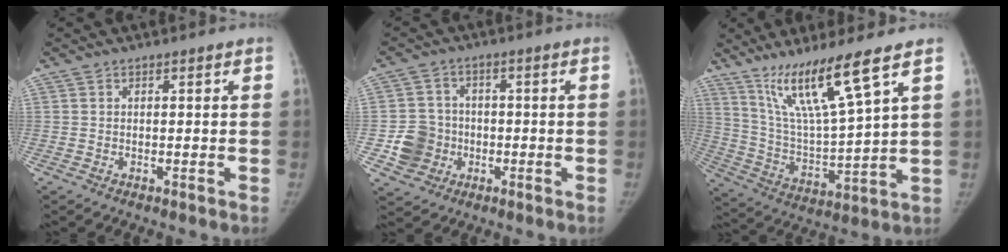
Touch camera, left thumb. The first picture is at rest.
{"total": 7.9, "force": [-1.8, 7.5, 1.7], "torque": [0.001, 0.016, -0.029]}
{"total": 15.0, "force": [9.7, 0.6, 11.5], "torque": [-0.211, -0.057, 0.193]}